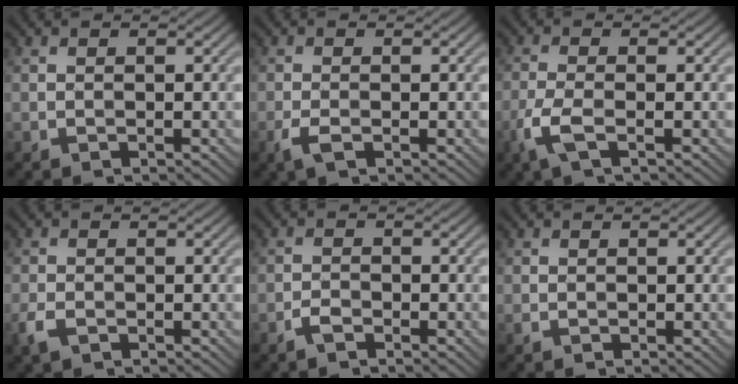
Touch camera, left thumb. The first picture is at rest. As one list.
[{"total": 2.1, "force": [-1.1, 0.6, 1.7], "torque": [-0.042, -0.002, -0.025]}, {"total": 4.0, "force": [-1.9, 1.1, 3.4], "torque": [-0.086, -0.001, -0.046]}, {"total": 2.4, "force": [-1.3, 1.4, 1.5], "torque": [-0.041, -0.005, -0.029]}, {"total": 1.7, "force": [-1.3, 0.6, 0.9], "torque": [-0.019, 0.002, -0.029]}, {"total": 0.5, "force": [-0.2, 0.4, 0.2], "torque": [-0.006, -0.002, -0.005]}]